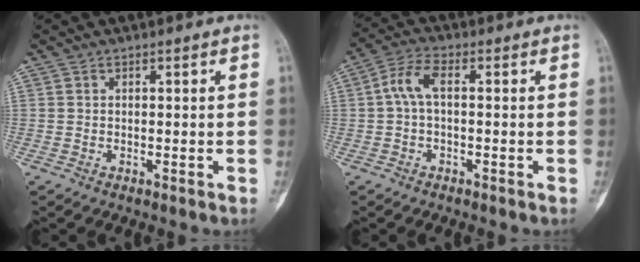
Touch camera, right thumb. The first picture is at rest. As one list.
[{"total": 5.3, "force": [0.2, 2.5, 4.6], "torque": [-0.100, 0.017, -0.005]}]